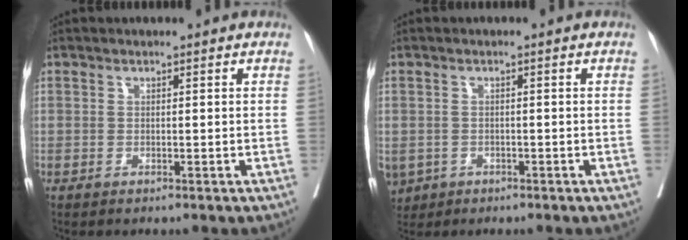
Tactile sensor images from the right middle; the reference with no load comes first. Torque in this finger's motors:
{"motor_torque": [1.42, -0.72, 1.05, 0.21]}